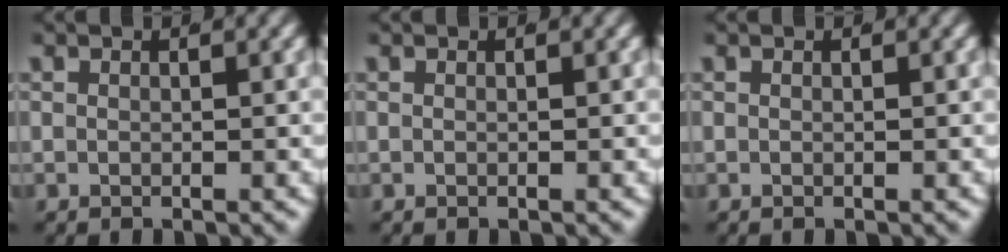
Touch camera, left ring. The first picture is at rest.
{"total": 0.0}
{"total": 0.0}